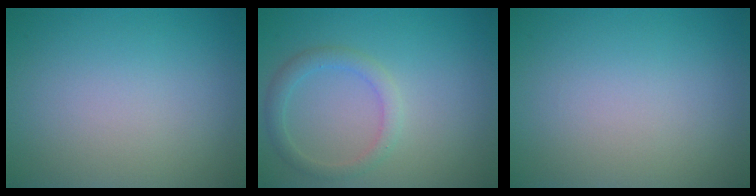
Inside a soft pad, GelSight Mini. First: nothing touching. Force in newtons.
{"total": 2.1, "press": 2.1, "slide": 0.1}
{"total": 0.0}